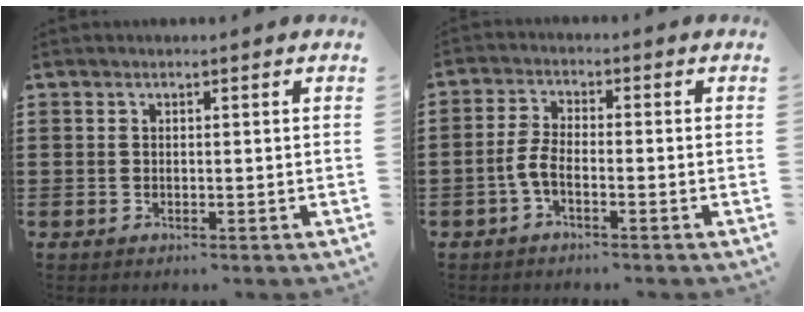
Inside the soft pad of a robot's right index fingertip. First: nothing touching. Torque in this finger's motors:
{"motor_torque": [1.15, 0.99, 0.06, 0.03]}